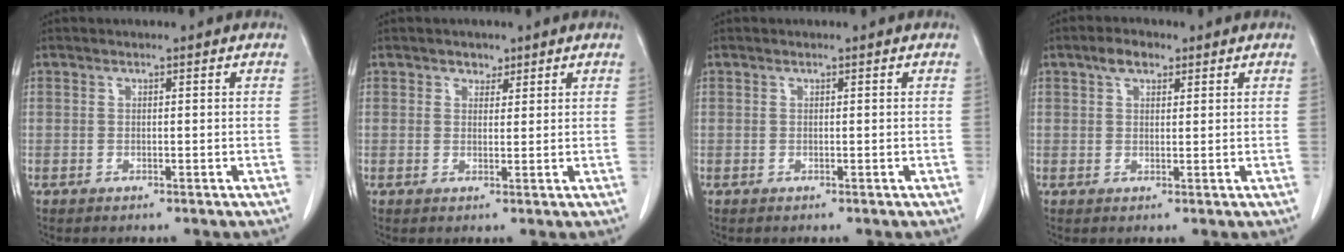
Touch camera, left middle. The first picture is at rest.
{"total": 1.7, "force": [1.2, 1.2, 0.4], "torque": [-0.002, -0.004, 0.018]}
{"total": 0.0}
{"total": 3.2, "force": [2.0, 1.6, 1.9], "torque": [-0.037, 0.009, 0.036]}